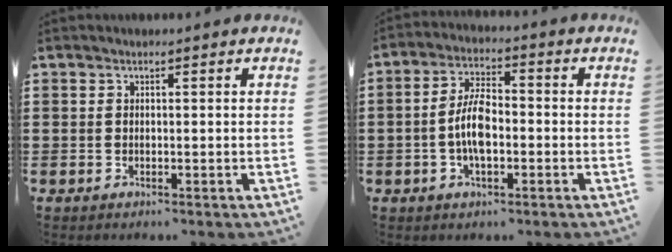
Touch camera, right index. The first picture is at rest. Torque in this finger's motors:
{"motor_torque": [2.14, 0.00, 0.80, 0.15]}